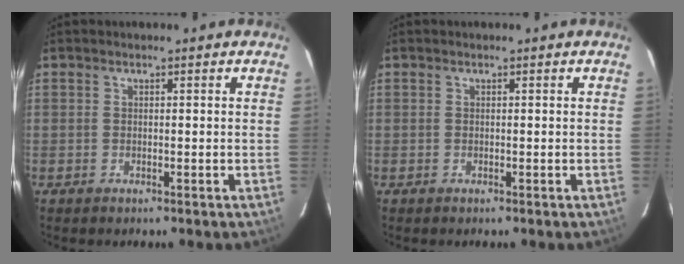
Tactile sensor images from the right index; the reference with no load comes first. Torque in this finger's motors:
{"motor_torque": [0.00, 0.00, 0.00, 0.00]}